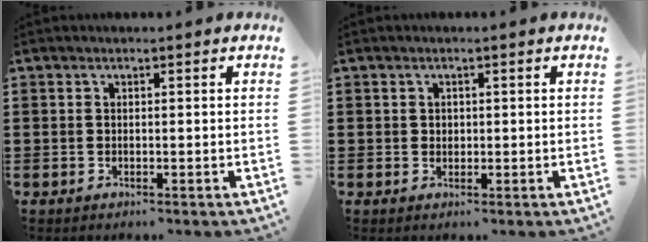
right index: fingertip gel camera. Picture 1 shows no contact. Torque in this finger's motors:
{"motor_torque": [0.27, 0.76, -0.02, 0.00]}